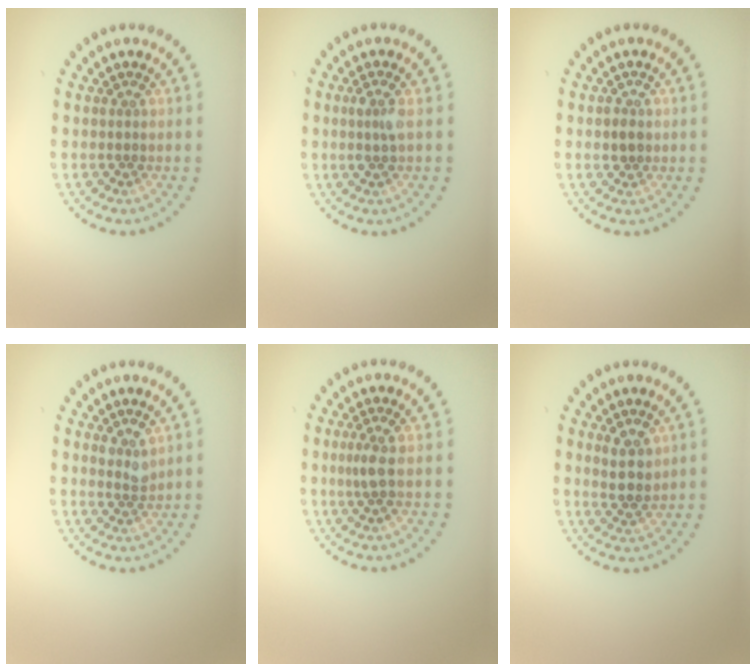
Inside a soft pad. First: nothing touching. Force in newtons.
{"total": 1.6, "press": 1.4, "slide": 0.9}
{"total": 1.4, "press": 1.4, "slide": 0.3}
{"total": 1.4, "press": 1.1, "slide": 0.9}
{"total": 1.8, "press": 1.4, "slide": 1.2}
{"total": 2.6, "press": 2.3, "slide": 1.2}